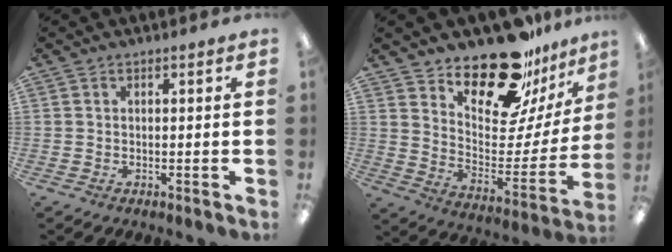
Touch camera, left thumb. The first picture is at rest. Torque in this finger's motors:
{"motor_torque": [0.11, 0.70, -0.10, -0.07, 0.08]}